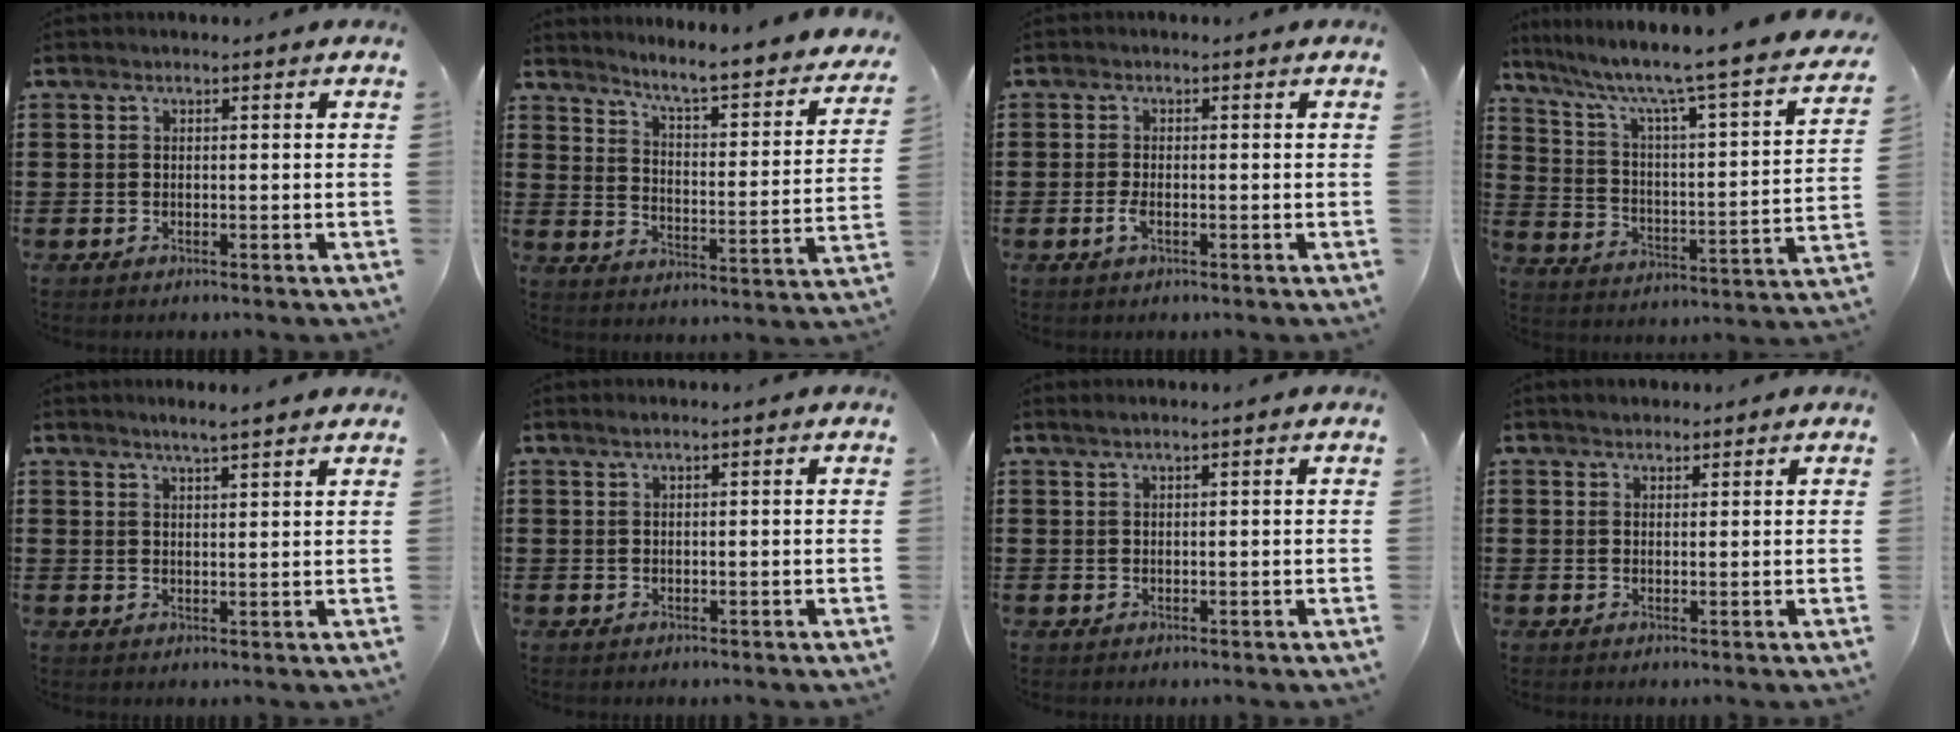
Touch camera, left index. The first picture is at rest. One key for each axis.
{"total": 5.2, "fx": 4.5, "fy": -0.4, "fz": 2.5, "tx": -0.063, "ty": -0.046, "tz": 0.063}
{"total": 1.9, "fx": -0.6, "fy": 0.6, "fz": 1.7, "tx": -0.047, "ty": -0.006, "tz": -0.015}
{"total": 6.4, "fx": 4.9, "fy": 0.0, "fz": 4.2, "tx": -0.104, "ty": -0.050, "tz": 0.067}
{"total": 2.6, "fx": 2.5, "fy": -0.4, "fz": 0.7, "tx": -0.020, "ty": -0.006, "tz": 0.046}
{"total": 0.8, "fx": 0.5, "fy": -0.1, "fz": 0.7, "tx": -0.012, "ty": 0.000, "tz": 0.010}
{"total": 1.1, "fx": 0.9, "fy": -0.1, "fz": 0.7, "tx": -0.013, "ty": 0.001, "tz": 0.016}
{"total": 1.5, "fx": 1.4, "fy": 0.6, "fz": 0.1, "tx": -0.004, "ty": 0.005, "tz": 0.028}